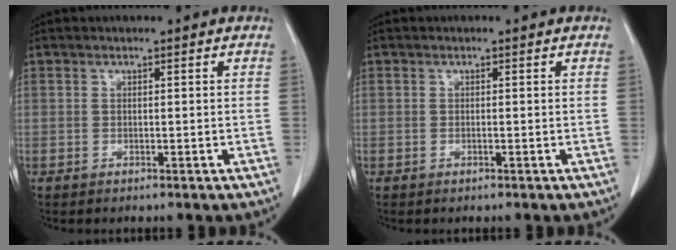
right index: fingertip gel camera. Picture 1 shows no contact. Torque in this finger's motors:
{"motor_torque": [-0.12, 0.07, -0.01, 0.00]}